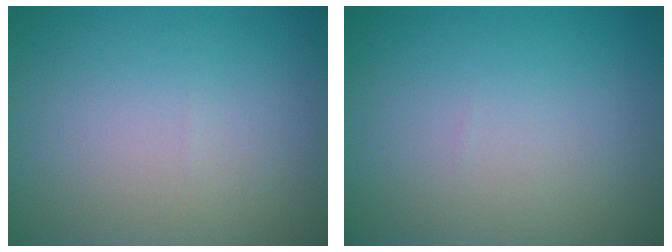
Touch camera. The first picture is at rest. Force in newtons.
{"total": 0.0}